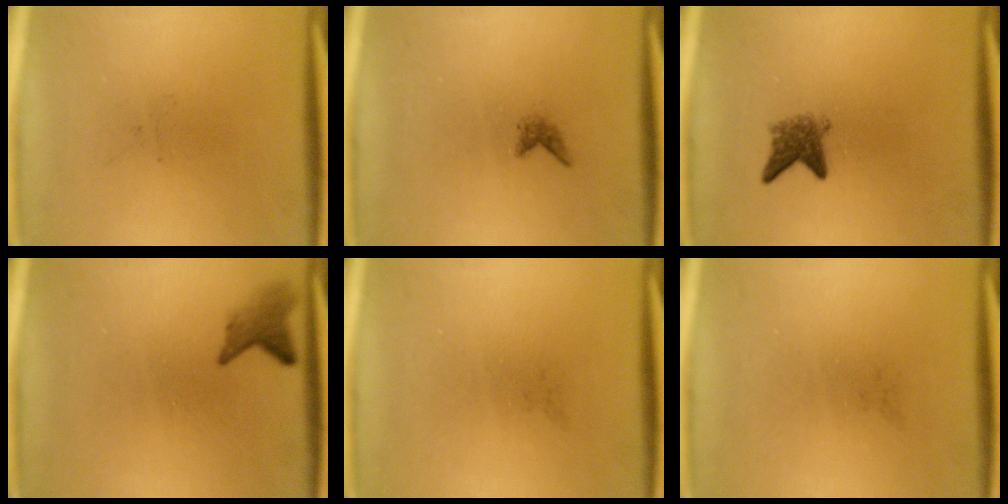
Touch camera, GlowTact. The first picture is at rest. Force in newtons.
{"total": 0.8}
{"total": 3.1}
{"total": 2.4}
{"total": 0.0}
{"total": 0.0}